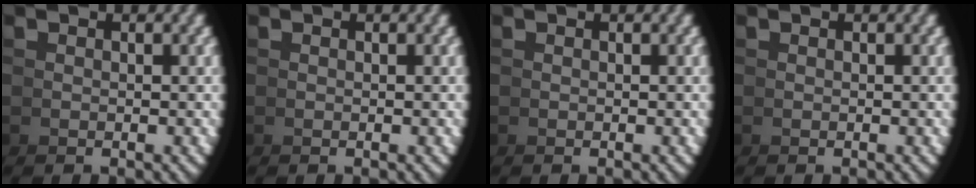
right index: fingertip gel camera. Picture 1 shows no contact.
{"total": 0.0}
{"total": 0.0}
{"total": 0.0}